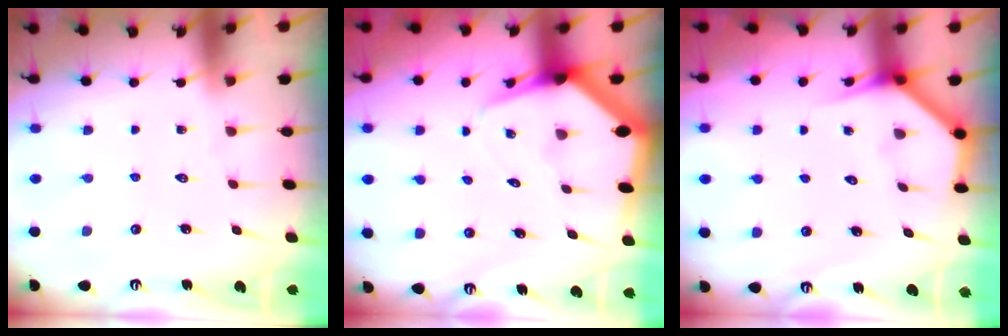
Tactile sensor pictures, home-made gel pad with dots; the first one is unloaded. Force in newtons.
{"total": 5.7, "press": 5.7, "slide": 0.5}
{"total": 4.7, "press": 4.7, "slide": 0.3}